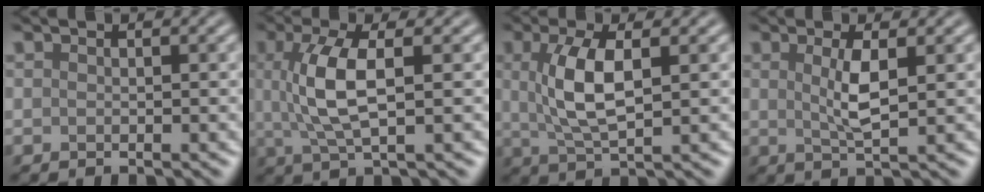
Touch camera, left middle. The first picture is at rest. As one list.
[{"total": 5.3, "force": [0.7, 1.7, 5.0], "torque": [-0.111, 0.002, 0.016]}, {"total": 5.2, "force": [0.9, 1.8, 4.8], "torque": [-0.104, 0.003, 0.019]}, {"total": 3.0, "force": [0.6, 0.6, 2.8], "torque": [-0.059, -0.004, 0.014]}]